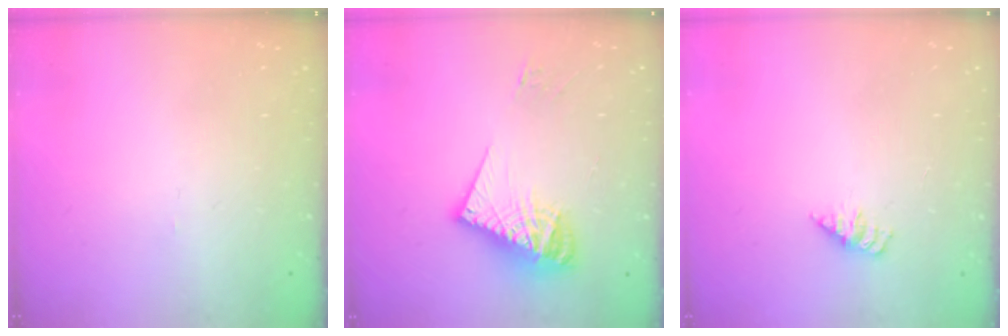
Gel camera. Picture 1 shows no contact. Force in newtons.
{"total": 13.8, "press": 13.7, "slide": 1.5}
{"total": 1.4, "press": 1.3, "slide": 0.2}